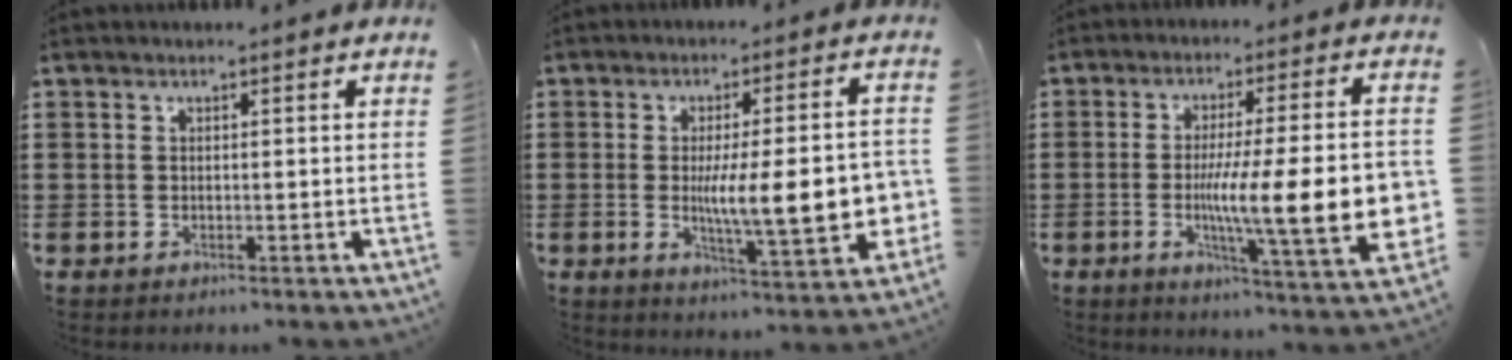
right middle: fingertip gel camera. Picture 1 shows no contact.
{"total": 12.3, "force": [-1.3, 3.0, 11.9], "torque": [-0.177, -0.014, -0.017]}
{"total": 14.7, "force": [-2.7, 2.5, 14.2], "torque": [-0.244, -0.020, -0.049]}